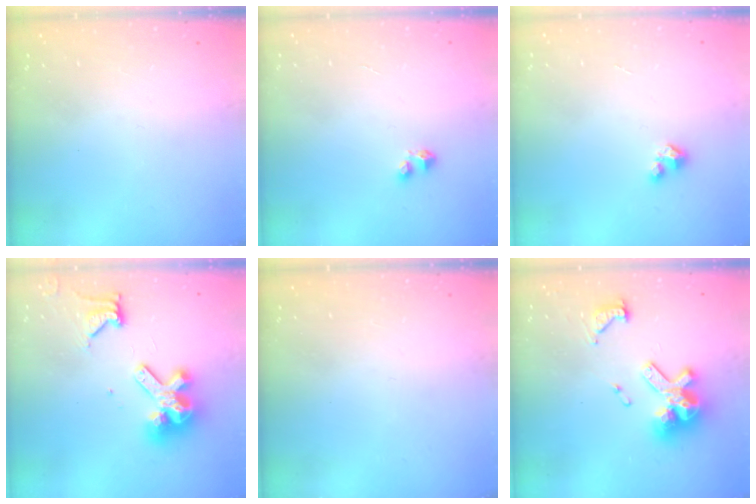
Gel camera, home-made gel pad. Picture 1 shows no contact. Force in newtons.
{"total": 3.5, "press": 3.4, "slide": 0.5}
{"total": 1.5, "press": 1.5, "slide": 0.2}
{"total": 13.3, "press": 13.2, "slide": 1.6}
{"total": 0.0}
{"total": 12.9, "press": 12.8, "slide": 1.4}